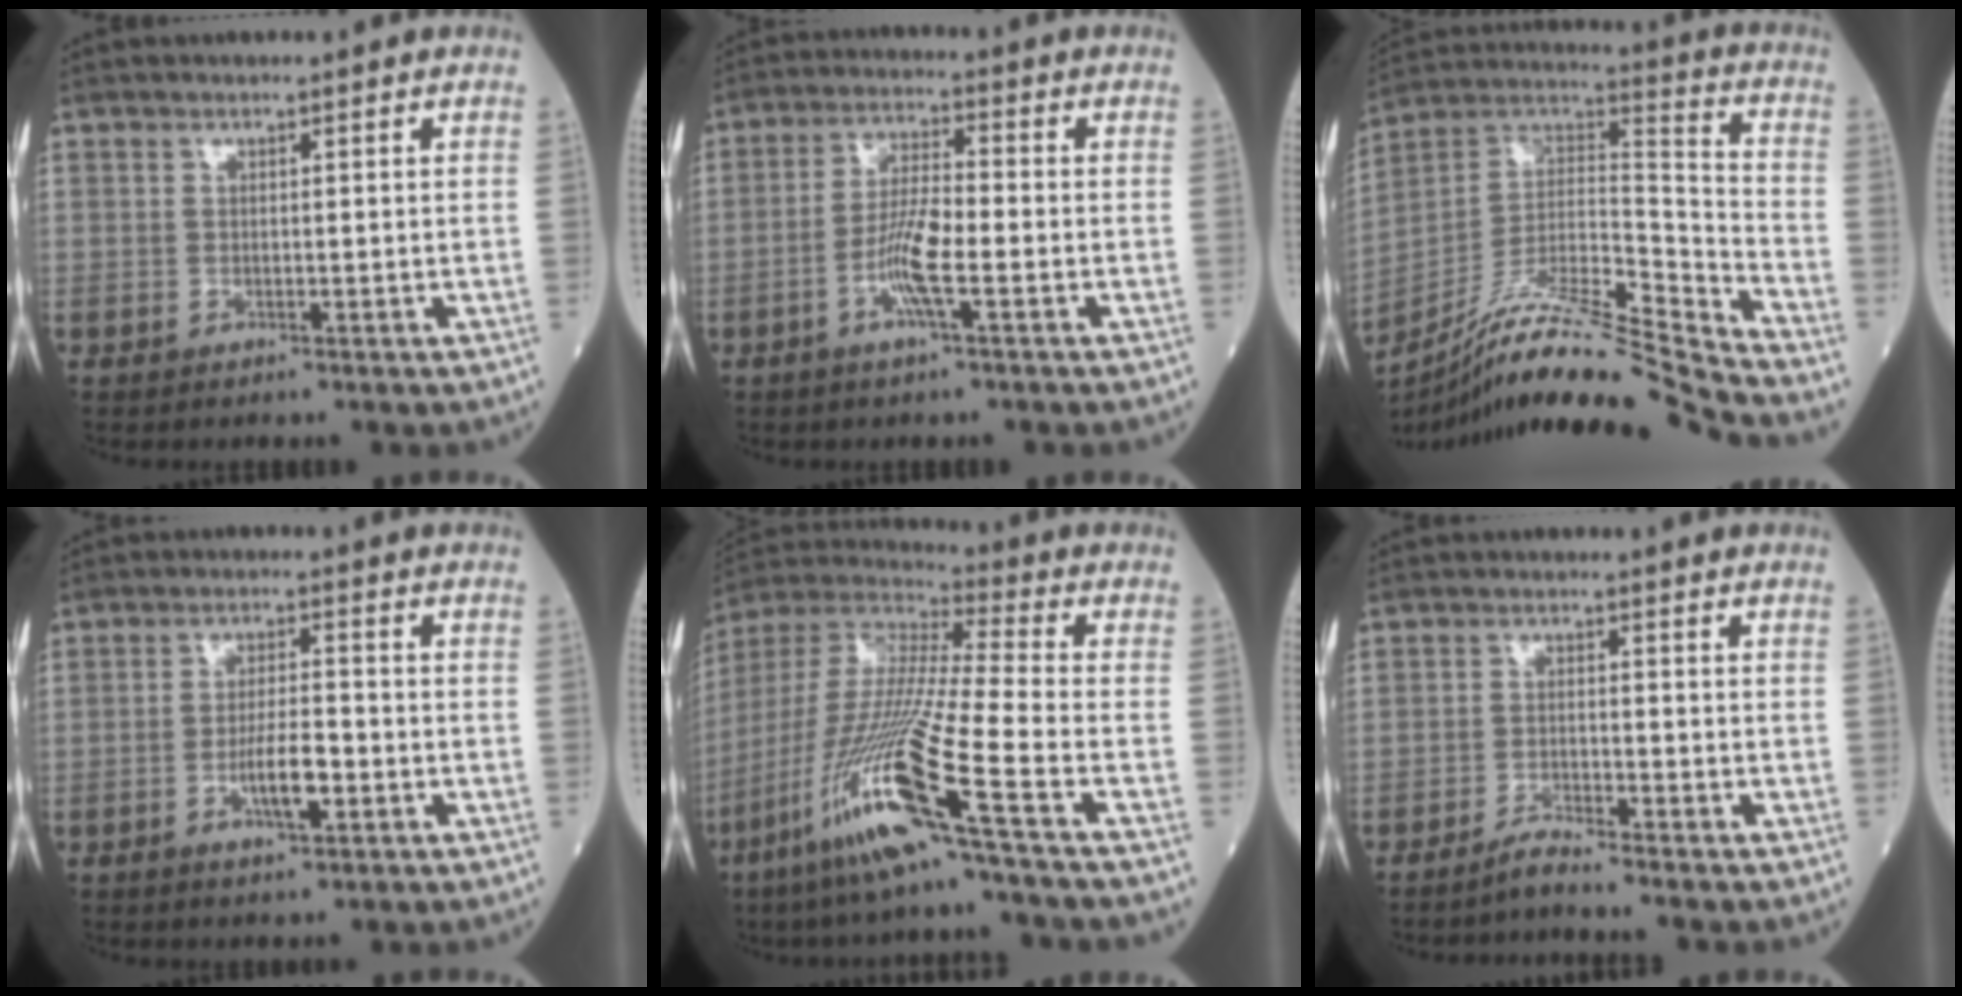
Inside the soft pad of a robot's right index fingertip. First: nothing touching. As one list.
[{"total": 7.0, "force": [-2.6, 0.7, 6.5], "torque": [-0.127, -0.001, -0.053]}, {"total": 21.0, "force": [-18.7, -1.6, 9.5], "torque": [-0.194, 0.003, -0.330]}, {"total": 5.6, "force": [-2.1, 1.2, 5.0], "torque": [-0.093, 0.000, -0.036]}, {"total": 20.4, "force": [-10.1, -1.0, 17.7], "torque": [-0.399, -0.054, -0.205]}, {"total": 2.8, "force": [-2.6, -0.8, 0.7], "torque": [-0.017, -0.012, -0.051]}]